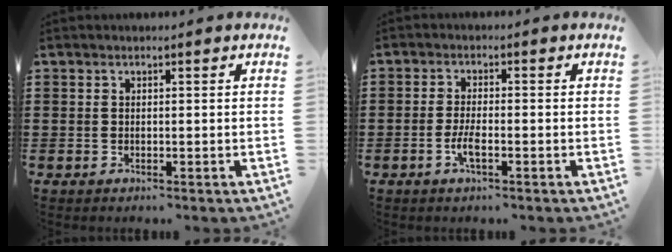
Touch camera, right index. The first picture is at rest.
{"total": 3.0, "force": [-1.2, 0.7, 2.6], "torque": [-0.060, -0.004, -0.026]}